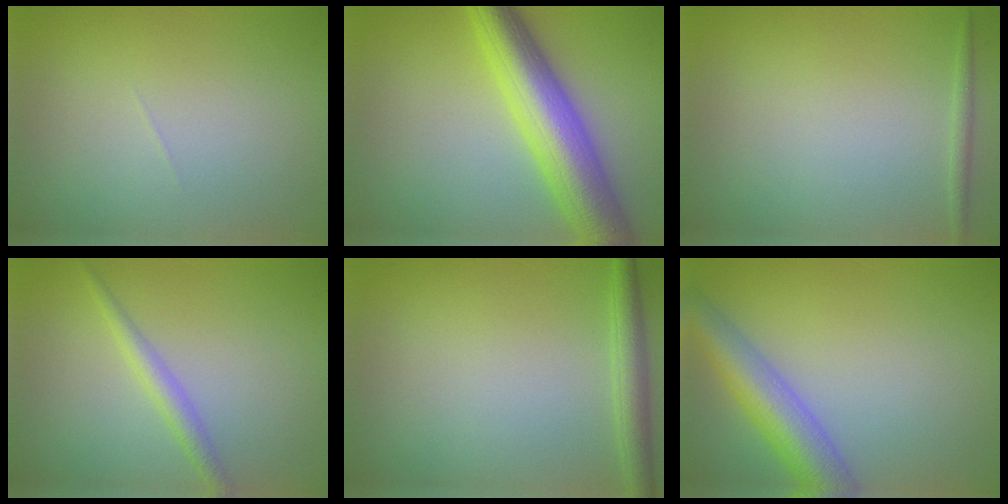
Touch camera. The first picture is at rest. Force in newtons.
{"total": 8.0, "press": 8.0, "slide": 0.0}
{"total": 0.8, "press": 0.8, "slide": 0.1}
{"total": 1.8, "press": 1.8, "slide": 0.1}
{"total": 2.3, "press": 2.3, "slide": 0.1}
{"total": 5.7, "press": 5.7, "slide": 0.2}